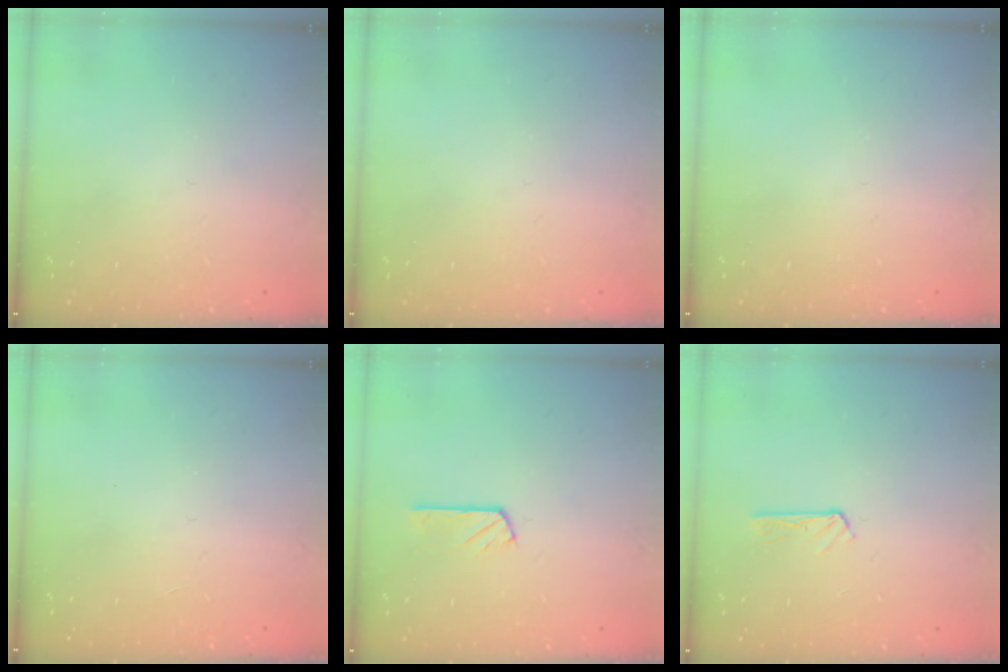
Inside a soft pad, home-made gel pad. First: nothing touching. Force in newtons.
{"total": 0.0}
{"total": 0.0}
{"total": 0.0}
{"total": 3.2, "press": 3.2, "slide": 0.1}
{"total": 2.7, "press": 2.7, "slide": 0.2}